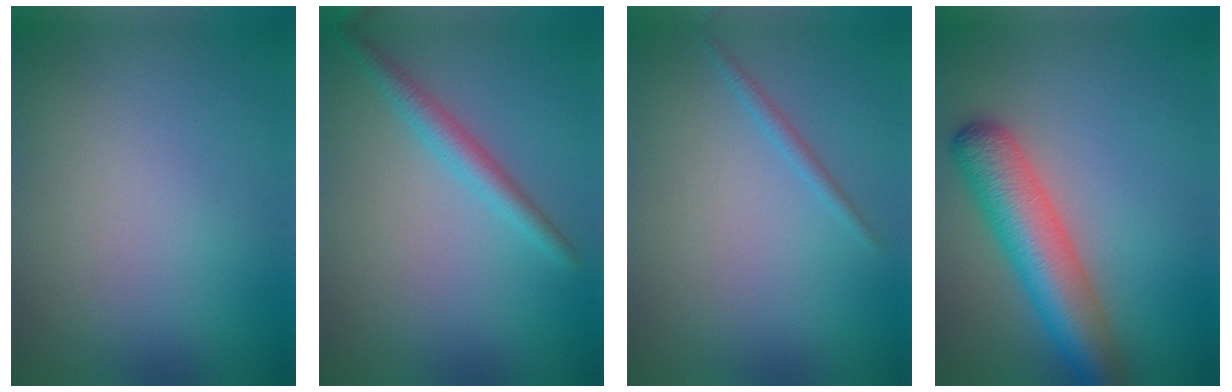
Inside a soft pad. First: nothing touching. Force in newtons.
{"total": 2.3, "press": 2.3, "slide": 0.0}
{"total": 1.0, "press": 1.0, "slide": 0.0}
{"total": 6.7, "press": 6.7, "slide": 0.2}